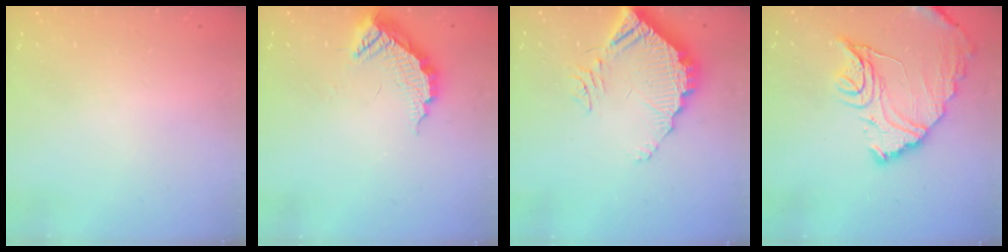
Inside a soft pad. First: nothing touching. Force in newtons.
{"total": 10.5, "press": 10.5, "slide": 0.3}
{"total": 11.8, "press": 11.8, "slide": 0.9}
{"total": 16.4, "press": 16.3, "slide": 1.6}